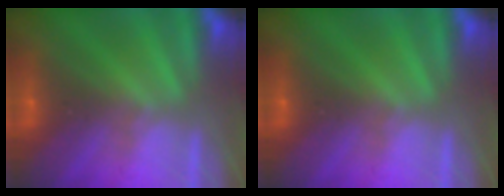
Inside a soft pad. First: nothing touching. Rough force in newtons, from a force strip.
{"total": 0.0}